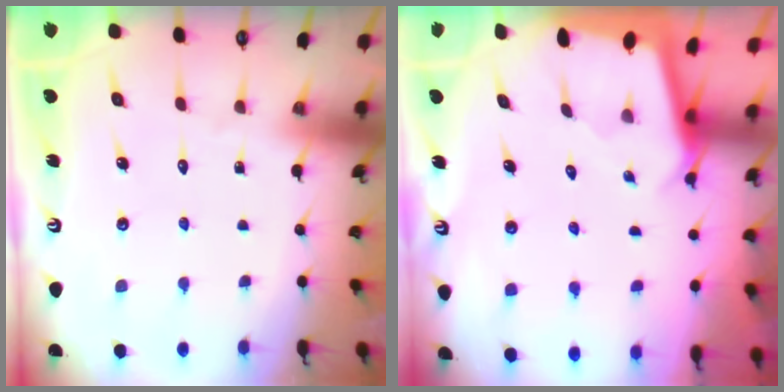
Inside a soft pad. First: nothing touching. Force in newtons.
{"total": 2.3, "press": 2.3, "slide": 0.1}